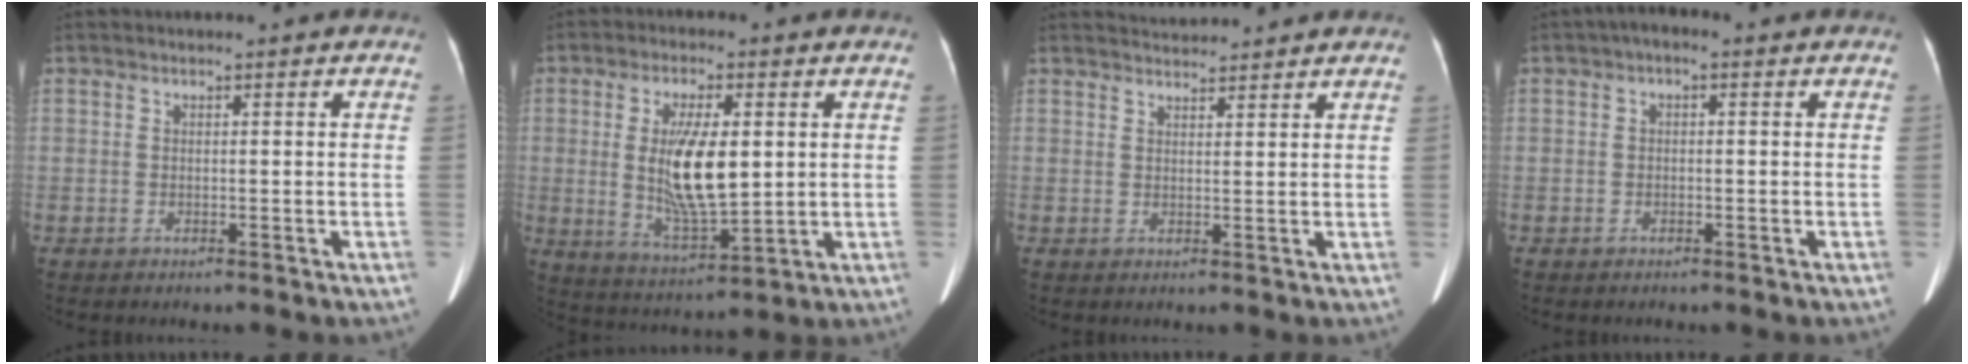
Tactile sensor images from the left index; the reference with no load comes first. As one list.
[{"total": 11.1, "force": [1.2, 3.1, 10.6], "torque": [-0.211, -0.009, 0.027]}, {"total": 4.8, "force": [4.7, 0.5, 0.8], "torque": [-0.015, 0.029, 0.064]}, {"total": 1.8, "force": [0.4, 0.9, 1.5], "torque": [-0.023, 0.008, 0.000]}]